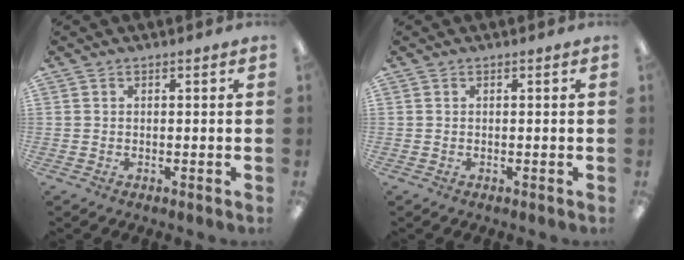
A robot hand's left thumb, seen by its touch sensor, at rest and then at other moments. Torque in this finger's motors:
{"motor_torque": [-0.02, -0.02, 0.20, 0.00, 0.00]}